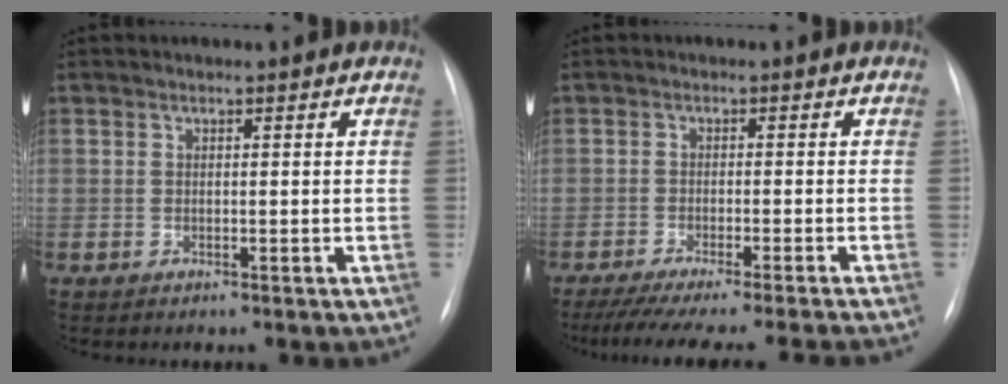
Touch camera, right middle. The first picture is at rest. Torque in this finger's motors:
{"motor_torque": [0.11, -0.11, 0.08, 0.04]}